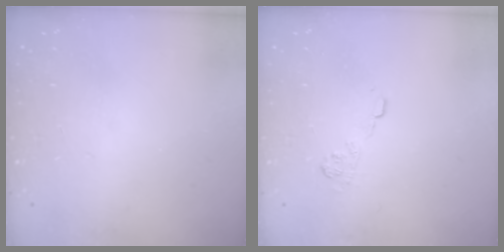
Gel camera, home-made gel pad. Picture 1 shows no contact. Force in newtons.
{"total": 9.2, "press": 9.2, "slide": 0.8}